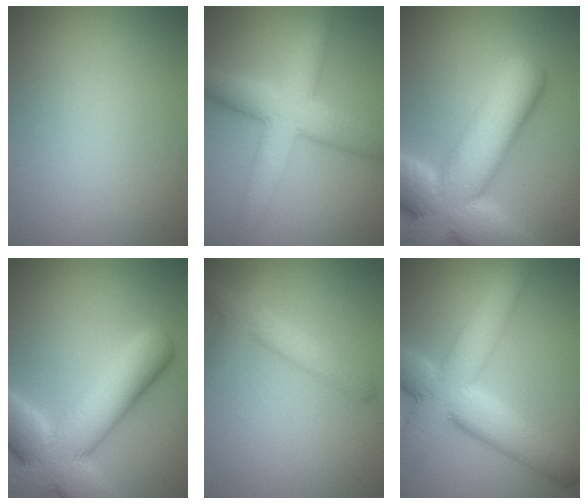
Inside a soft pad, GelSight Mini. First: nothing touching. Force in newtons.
{"total": 6.8, "press": 6.8, "slide": 0.3}
{"total": 14.9, "press": 14.8, "slide": 1.1}
{"total": 12.0, "press": 11.9, "slide": 1.0}
{"total": 3.2, "press": 3.2, "slide": 0.2}
{"total": 9.5, "press": 9.5, "slide": 0.6}